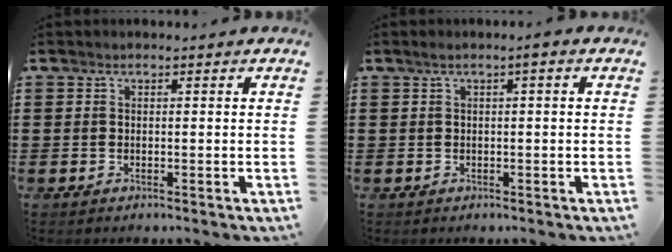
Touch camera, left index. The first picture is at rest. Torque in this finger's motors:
{"motor_torque": [0.36, -0.20, 0.18, 0.04]}